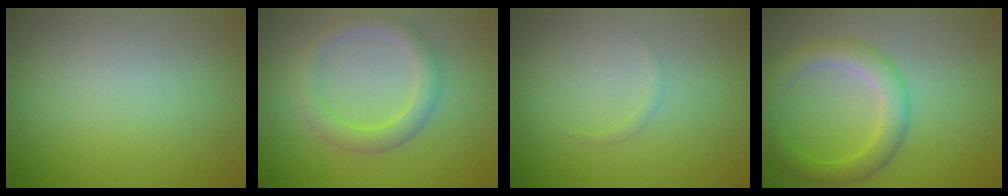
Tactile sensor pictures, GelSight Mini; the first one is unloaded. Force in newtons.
{"total": 2.7, "press": 2.7, "slide": 0.1}
{"total": 0.5, "press": 0.5, "slide": 0.0}
{"total": 3.5, "press": 3.5, "slide": 0.1}